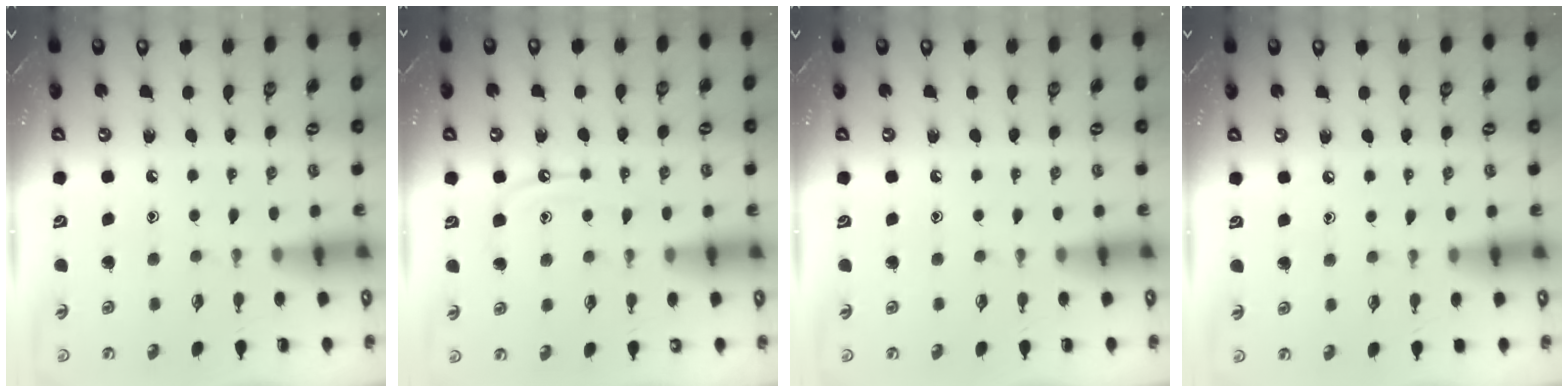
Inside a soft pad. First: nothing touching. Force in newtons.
{"total": 7.2, "press": 7.1, "slide": 0.8}
{"total": 0.0}
{"total": 2.6, "press": 2.6, "slide": 0.4}